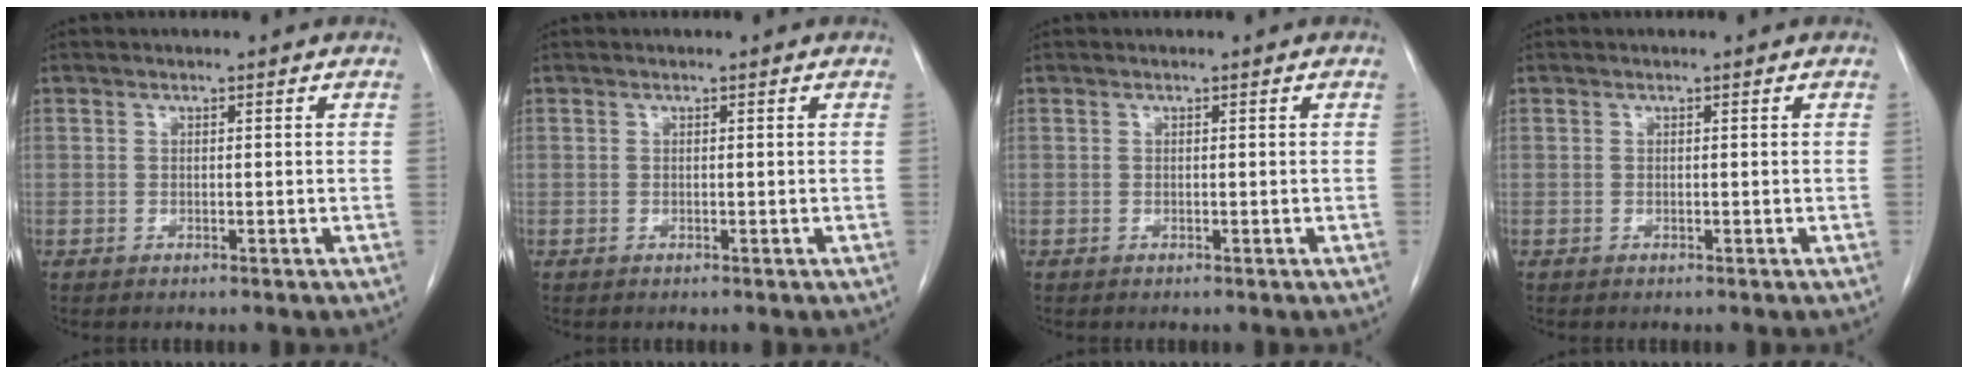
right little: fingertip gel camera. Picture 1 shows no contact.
{"total": 0.0}
{"total": 0.0}
{"total": 0.0}